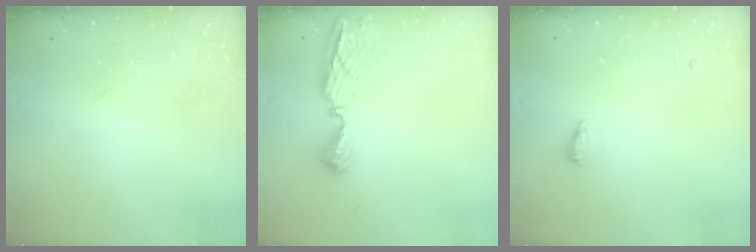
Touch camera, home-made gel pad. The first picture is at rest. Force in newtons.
{"total": 8.0, "press": 7.9, "slide": 1.0}
{"total": 4.2, "press": 4.1, "slide": 0.8}